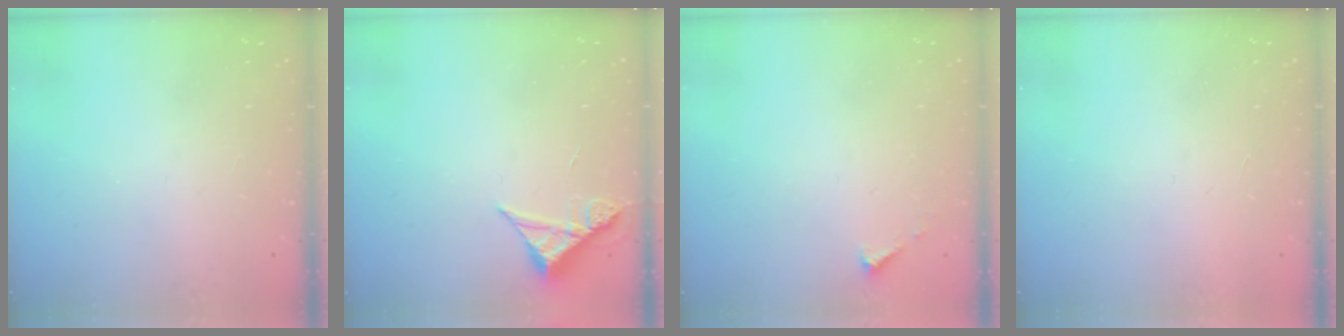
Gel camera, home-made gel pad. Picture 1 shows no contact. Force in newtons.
{"total": 4.9, "press": 4.9, "slide": 0.4}
{"total": 2.1, "press": 2.1, "slide": 0.2}
{"total": 1.5, "press": 1.5, "slide": 0.1}